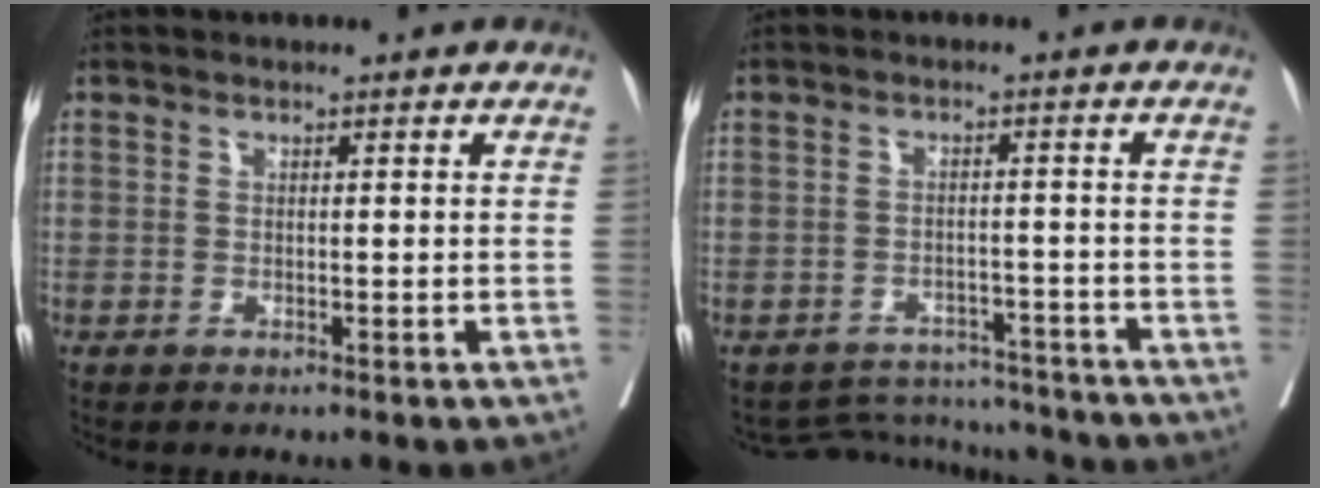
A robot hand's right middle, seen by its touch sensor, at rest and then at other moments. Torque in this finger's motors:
{"motor_torque": [-0.56, -0.49, -0.28, -0.07]}